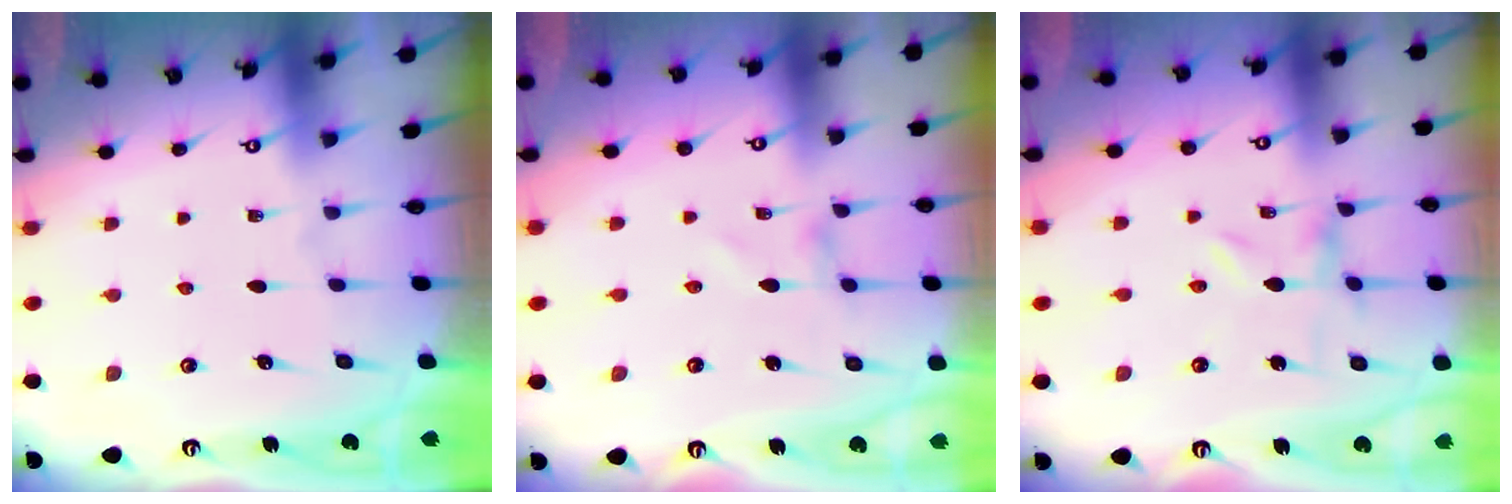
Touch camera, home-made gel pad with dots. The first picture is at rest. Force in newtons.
{"total": 0.8, "press": 0.8, "slide": 0.1}
{"total": 0.0}